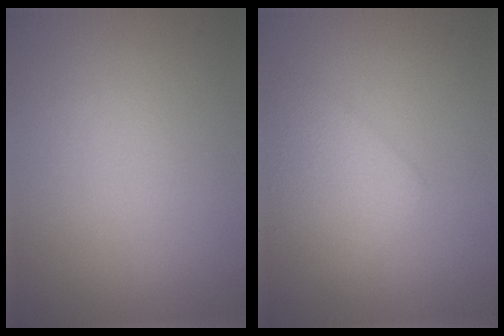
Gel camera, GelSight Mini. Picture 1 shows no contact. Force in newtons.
{"total": 2.8, "press": 2.8, "slide": 0.1}